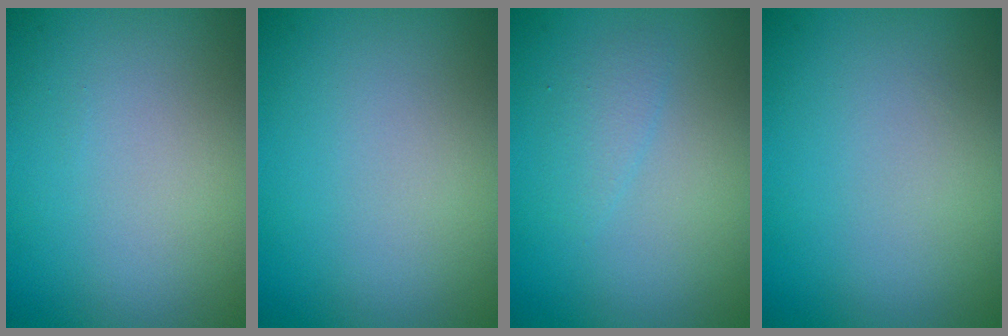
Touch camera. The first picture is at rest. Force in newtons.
{"total": 0.0}
{"total": 1.3, "press": 1.3, "slide": 0.1}
{"total": 0.0}